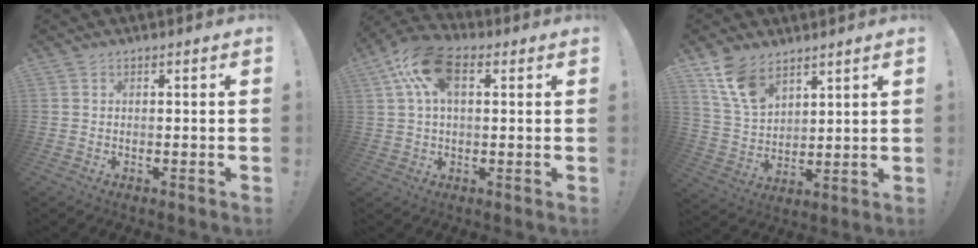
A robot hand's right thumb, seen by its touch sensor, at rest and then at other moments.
{"total": 13.5, "force": [4.4, 7.9, 10.0], "torque": [-0.177, -0.003, 0.083]}
{"total": 11.4, "force": [7.9, 6.2, 5.4], "torque": [-0.107, -0.041, 0.158]}